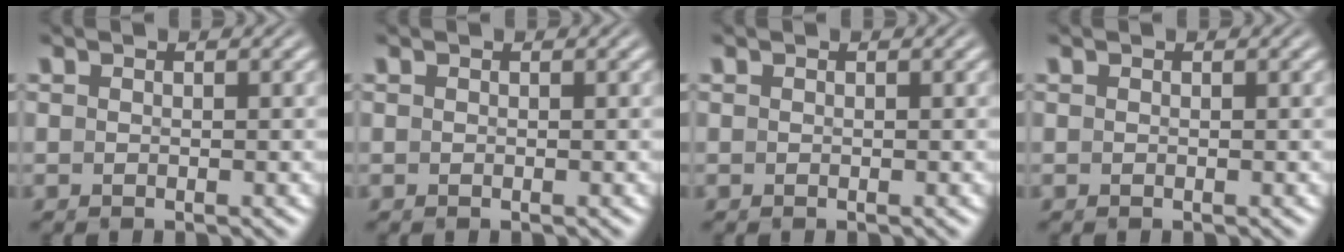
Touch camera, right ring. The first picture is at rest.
{"total": 0.0}
{"total": 0.0}
{"total": 0.0}